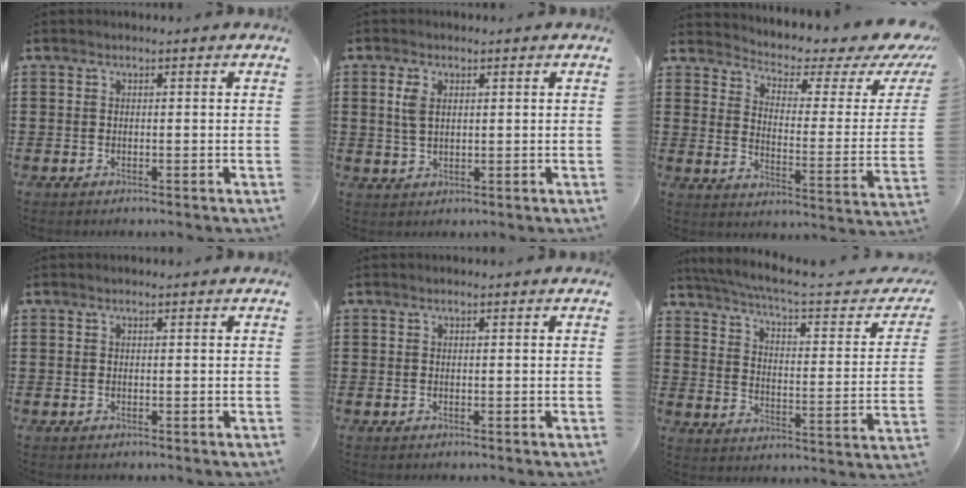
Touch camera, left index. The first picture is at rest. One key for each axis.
{"total": 3.0, "fx": 1.0, "fy": 1.7, "fz": 2.3, "tx": -0.052, "ty": 0.010, "tz": 0.017}
{"total": 3.4, "fx": 2.4, "fy": 0.8, "fz": 2.3, "tx": -0.044, "ty": -0.036, "tz": 0.029}
{"total": 0.0}
{"total": 0.0}
{"total": 5.3, "fx": 4.2, "fy": -0.1, "fz": 3.2, "tx": -0.085, "ty": -0.035, "tz": 0.063}